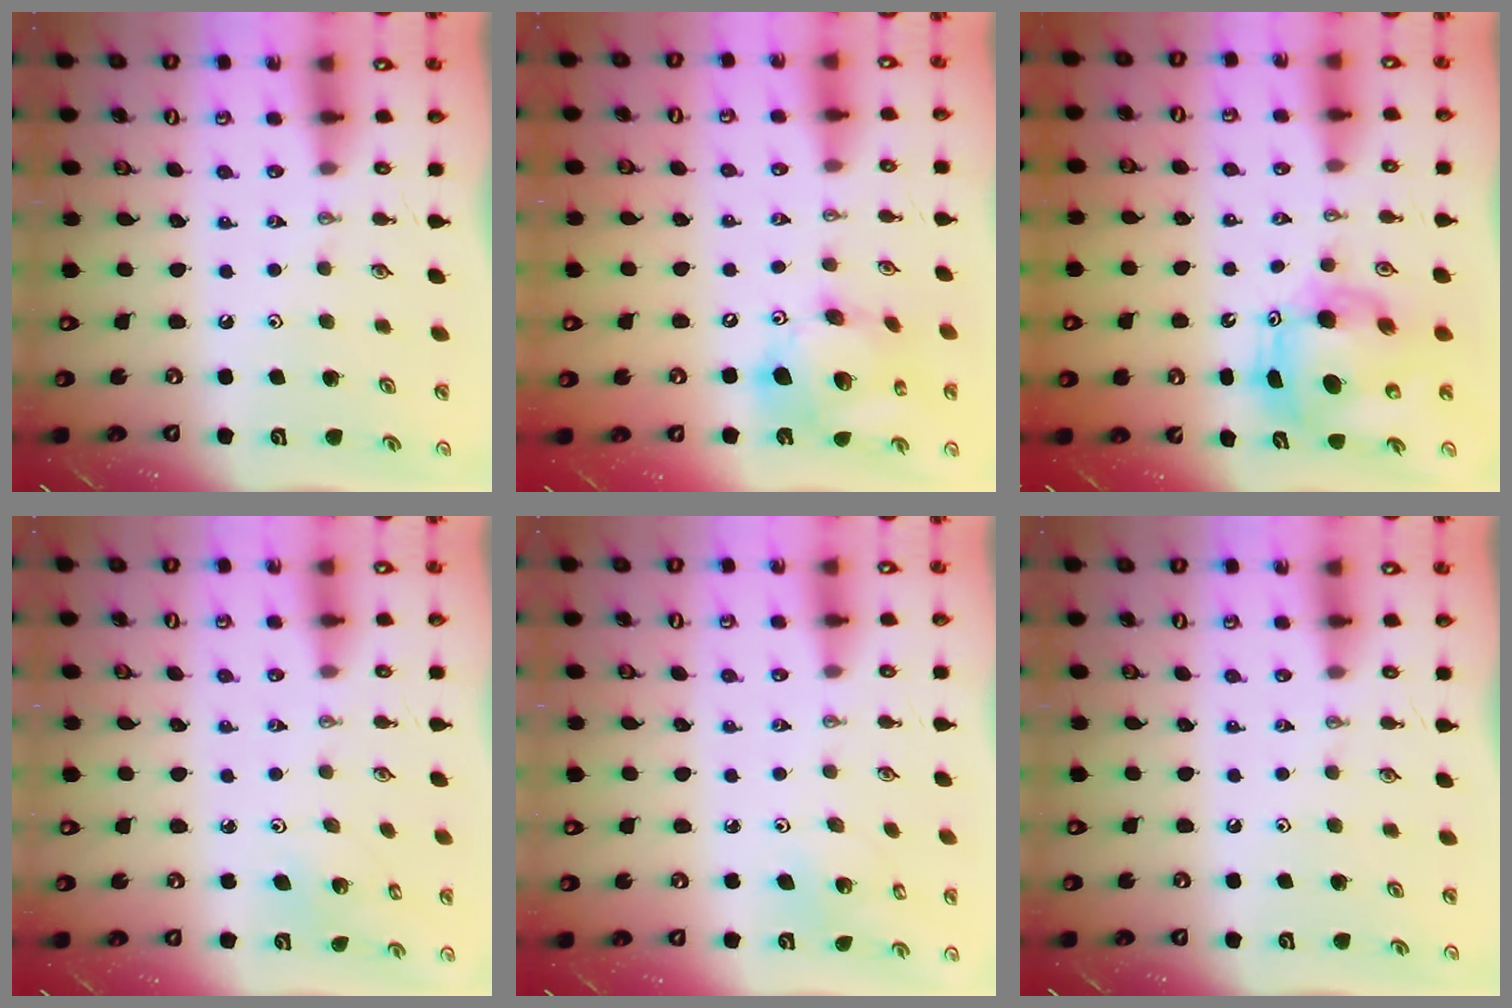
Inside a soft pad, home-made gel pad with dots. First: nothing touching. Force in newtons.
{"total": 16.2, "press": 16.0, "slide": 2.5}
{"total": 9.4, "press": 9.2, "slide": 1.8}
{"total": 2.2, "press": 2.2, "slide": 0.2}
{"total": 2.9, "press": 2.9, "slide": 0.2}
{"total": 0.0}